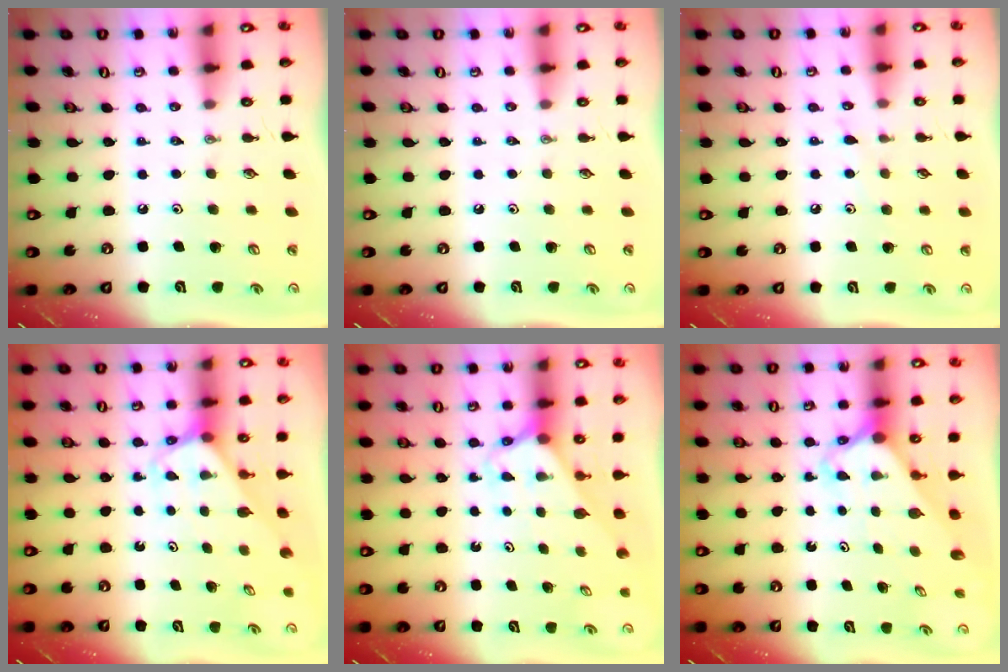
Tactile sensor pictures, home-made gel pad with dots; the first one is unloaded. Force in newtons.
{"total": 0.0}
{"total": 5.0, "press": 4.9, "slide": 0.6}
{"total": 2.7, "press": 2.7, "slide": 0.2}
{"total": 2.6, "press": 2.6, "slide": 0.2}
{"total": 2.4, "press": 2.4, "slide": 0.2}